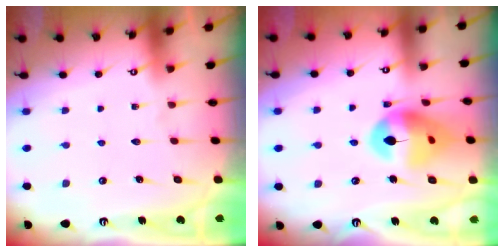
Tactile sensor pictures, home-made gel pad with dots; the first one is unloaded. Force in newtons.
{"total": 14.5, "press": 14.4, "slide": 1.6}